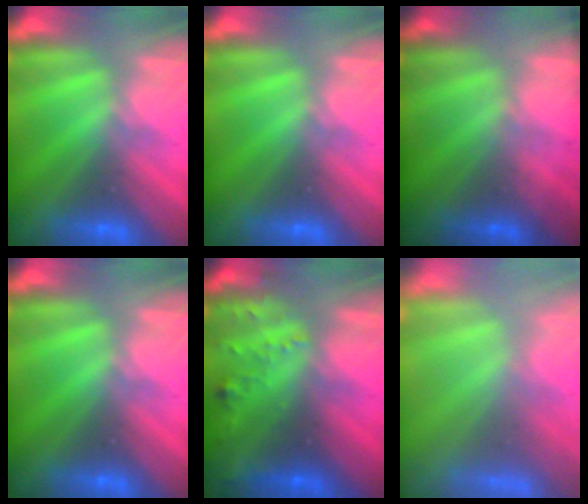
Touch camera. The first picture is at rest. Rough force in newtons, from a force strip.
{"total": 0.0}
{"total": 1.9}
{"total": 0.0}
{"total": 7.5}
{"total": 5.9}